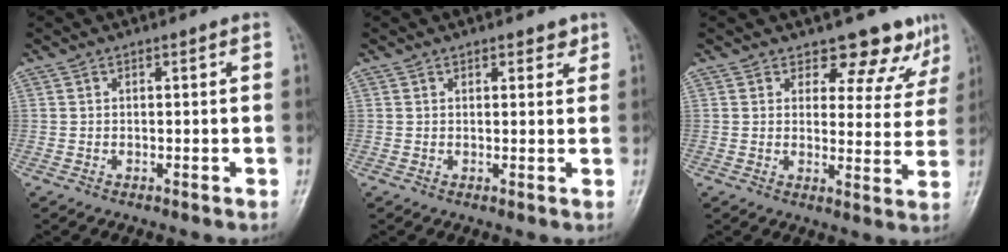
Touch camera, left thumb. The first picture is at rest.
{"total": 2.3, "force": [1.6, 1.2, 1.1], "torque": [0.001, -0.008, 0.019]}
{"total": 9.1, "force": [7.7, 4.4, 1.9], "torque": [0.019, -0.052, 0.081]}